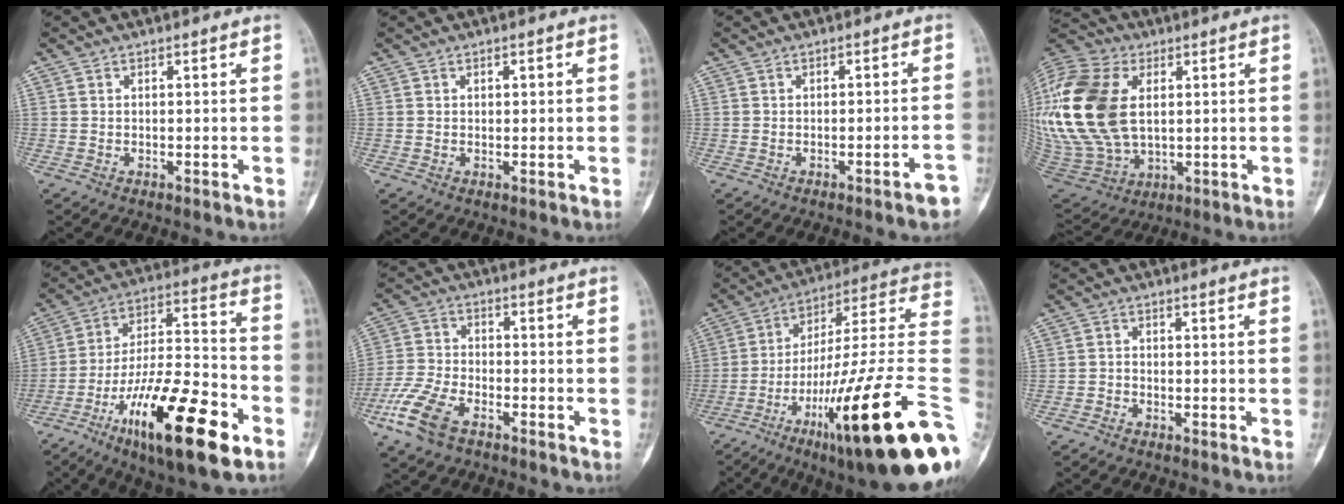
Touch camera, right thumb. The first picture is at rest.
{"total": 1.1, "force": [0.4, 0.7, 0.8], "torque": [-0.003, 0.001, 0.006]}
{"total": 3.0, "force": [-2.0, 0.3, 2.3], "torque": [-0.027, 0.018, -0.024]}
{"total": 28.5, "force": [4.7, 18.4, 21.2], "torque": [-0.487, 0.003, 0.100]}
{"total": 24.6, "force": [-12.0, 7.1, 20.3], "torque": [-0.344, 0.055, -0.200]}
{"total": 10.4, "force": [-6.1, 5.1, 6.7], "torque": [-0.150, 0.015, -0.125]}
{"total": 30.5, "force": [-9.8, 4.3, 28.5], "torque": [-0.354, 0.060, -0.152]}
{"total": 1.2, "force": [-1.0, 0.7, 0.2], "torque": [0.000, 0.006, -0.025]}